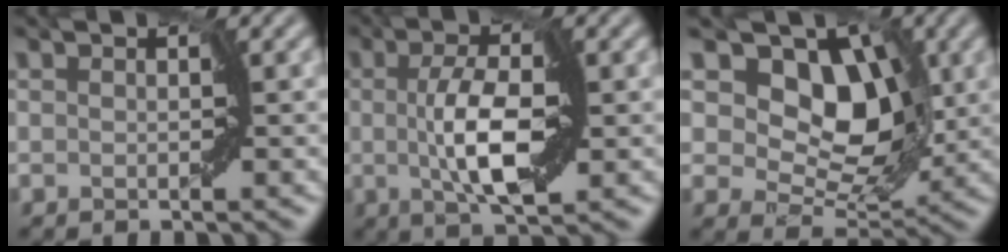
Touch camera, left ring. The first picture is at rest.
{"total": 5.5, "force": [-0.1, 1.6, 5.2], "torque": [-0.110, -0.002, -0.003]}
{"total": 13.0, "force": [6.2, 8.3, 7.8], "torque": [-0.117, 0.027, 0.080]}